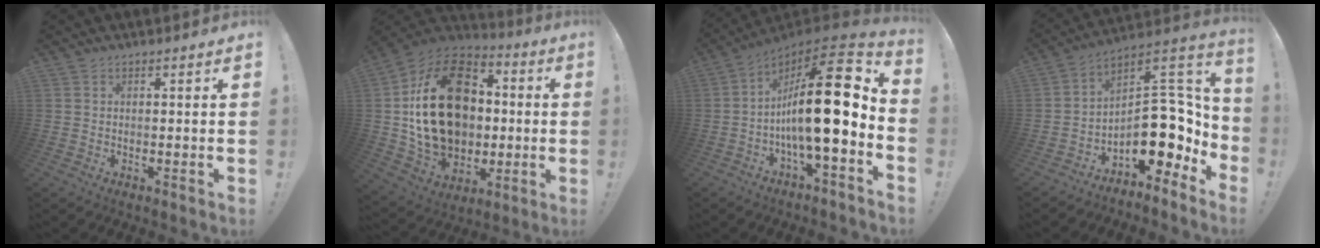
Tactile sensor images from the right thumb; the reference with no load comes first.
{"total": 27.7, "force": [2.3, 20.1, 19.0], "torque": [-0.339, 0.012, 0.065]}
{"total": 23.3, "force": [-0.7, 6.8, 22.3], "torque": [-0.354, -0.001, -0.017]}
{"total": 18.2, "force": [-3.4, 11.2, 13.9], "torque": [-0.161, 0.009, -0.038]}